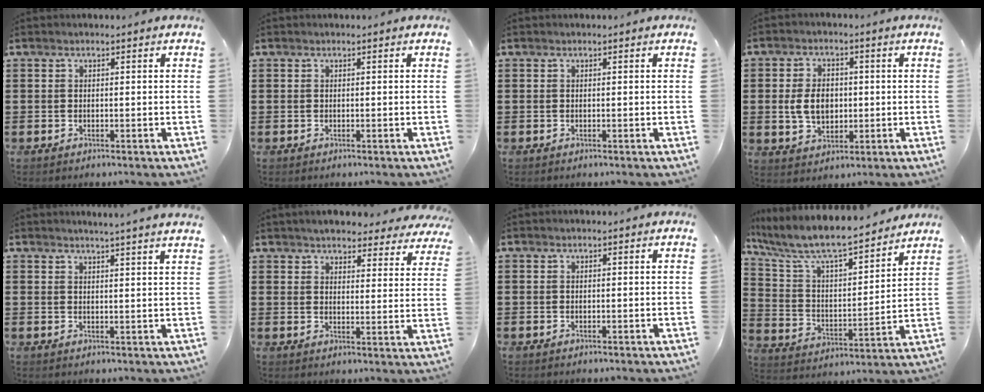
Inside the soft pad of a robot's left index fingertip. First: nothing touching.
{"total": 0.0}
{"total": 0.0}
{"total": 6.4, "force": [-0.3, 4.5, 4.6], "torque": [-0.100, 0.005, -0.012]}
{"total": 2.4, "force": [2.1, -0.8, 0.6], "torque": [-0.015, -0.006, 0.040]}
{"total": 4.3, "force": [4.2, 0.4, 0.7], "torque": [-0.024, -0.021, 0.073]}
{"total": 0.0}
{"total": 8.2, "force": [7.3, 1.3, 3.6], "torque": [-0.105, -0.057, 0.121]}